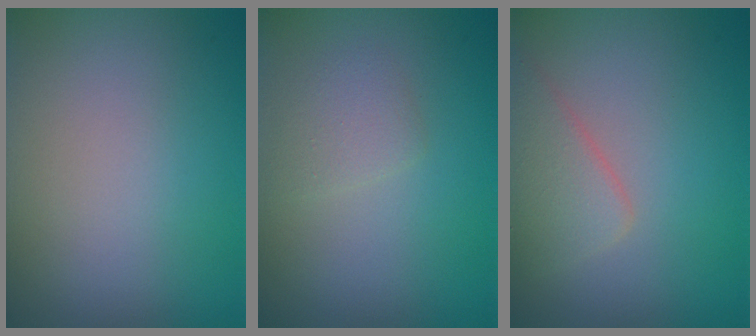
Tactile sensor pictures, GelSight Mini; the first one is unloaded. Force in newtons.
{"total": 1.5, "press": 1.5, "slide": 0.2}
{"total": 2.9, "press": 2.9, "slide": 0.2}